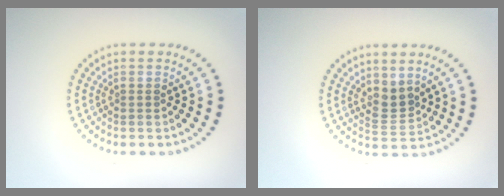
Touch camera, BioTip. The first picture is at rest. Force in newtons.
{"total": 2.2, "press": 1.6, "slide": 1.5}